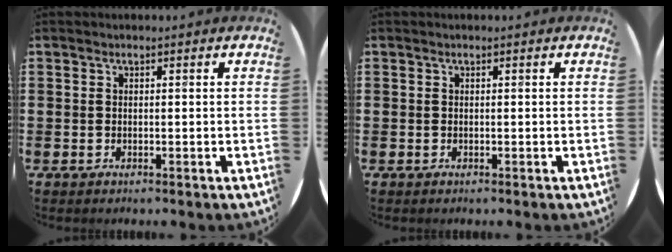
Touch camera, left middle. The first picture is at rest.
{"total": 0.0}